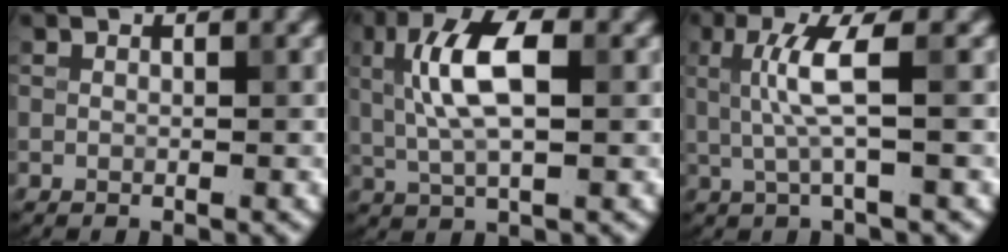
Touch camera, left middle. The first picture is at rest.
{"total": 6.1, "force": [1.0, 2.2, 5.5], "torque": [-0.107, 0.011, 0.016]}
{"total": 3.7, "force": [0.5, 0.5, 3.7], "torque": [-0.081, -0.001, 0.012]}